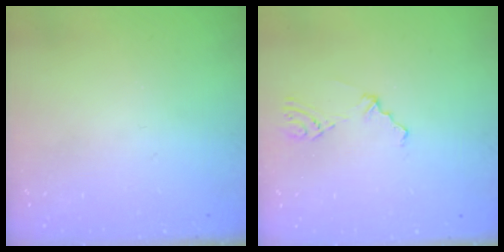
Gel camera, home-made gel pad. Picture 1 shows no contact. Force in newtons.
{"total": 2.1, "press": 1.1, "slide": 1.8}